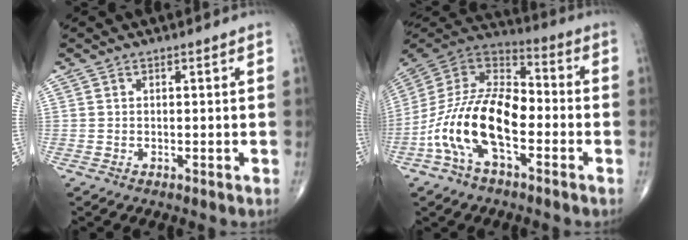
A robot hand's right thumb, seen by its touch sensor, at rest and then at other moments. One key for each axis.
{"total": 18.2, "fx": -5.3, "fy": 9.4, "fz": 14.7, "tx": -0.272, "ty": 0.051, "tz": -0.101}